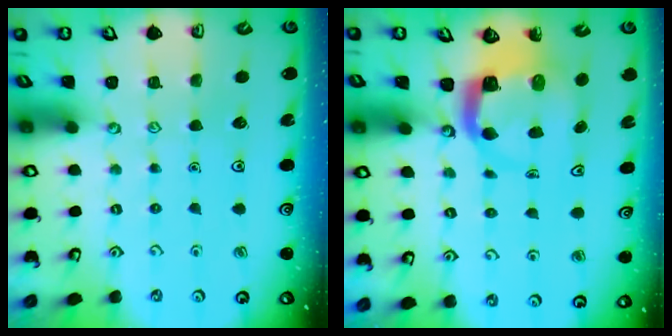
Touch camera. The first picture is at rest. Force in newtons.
{"total": 5.8, "press": 5.8, "slide": 0.9}